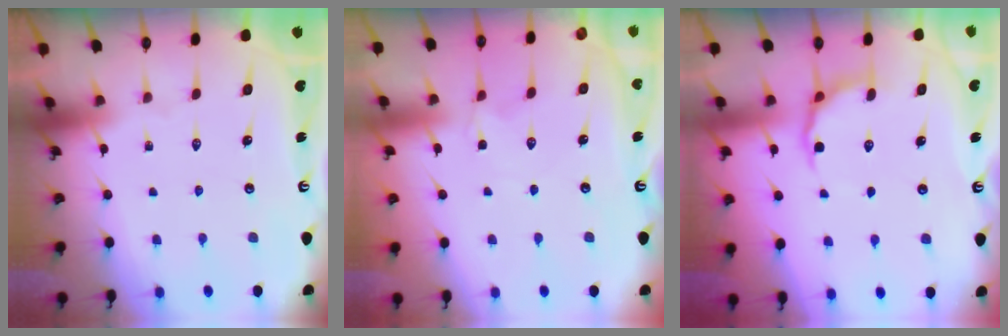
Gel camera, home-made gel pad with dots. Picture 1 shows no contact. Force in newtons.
{"total": 2.3, "press": 2.2, "slide": 0.4}
{"total": 5.6, "press": 5.0, "slide": 2.4}